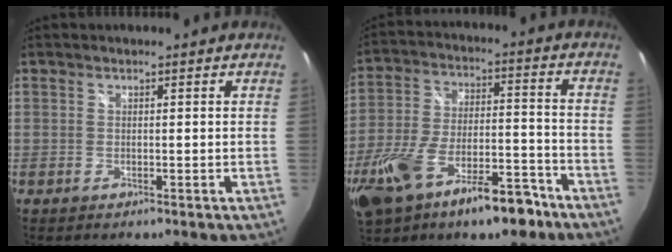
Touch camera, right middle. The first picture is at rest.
{"total": 18.5, "force": [-11.7, 7.3, 12.4], "torque": [-0.249, -0.018, -0.185]}